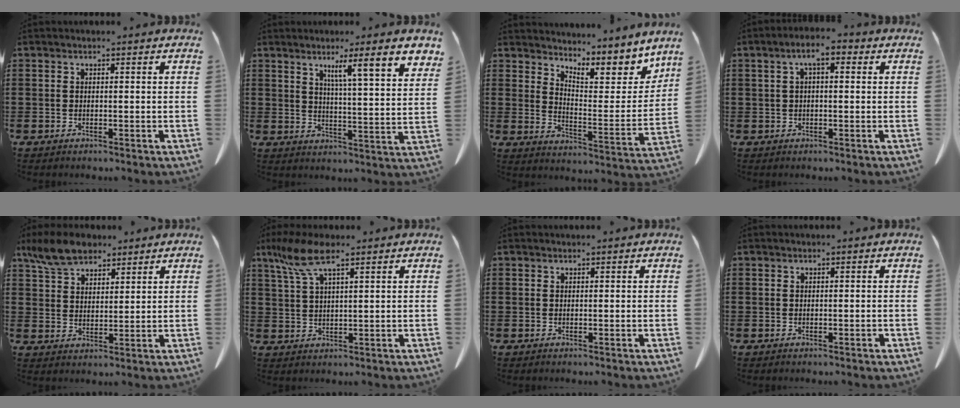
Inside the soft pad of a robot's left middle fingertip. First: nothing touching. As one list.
[{"total": 6.6, "force": [4.7, -0.6, 4.6], "torque": [-0.070, -0.038, 0.067]}, {"total": 7.4, "force": [6.6, 1.1, 3.3], "torque": [-0.063, -0.052, 0.112]}, {"total": 4.2, "force": [1.5, 1.2, 3.8], "torque": [-0.076, 0.011, 0.022]}, {"total": 7.3, "force": [5.9, 3.0, 3.0], "torque": [-0.080, -0.003, 0.112]}, {"total": 7.0, "force": [4.4, 1.7, 5.2], "torque": [-0.119, -0.004, 0.076]}, {"total": 0.0}, {"total": 0.0}]